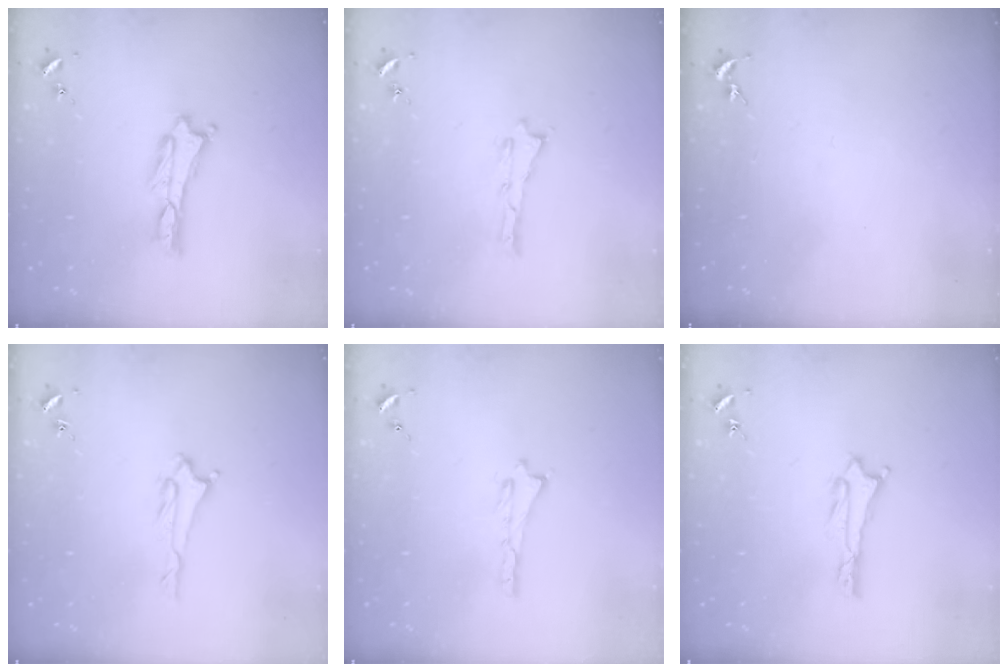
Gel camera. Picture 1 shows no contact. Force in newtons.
{"total": 0.0}
{"total": 0.0}
{"total": 1.7, "press": 1.7, "slide": 0.3}
{"total": 0.0}
{"total": 1.0, "press": 1.0, "slide": 0.2}